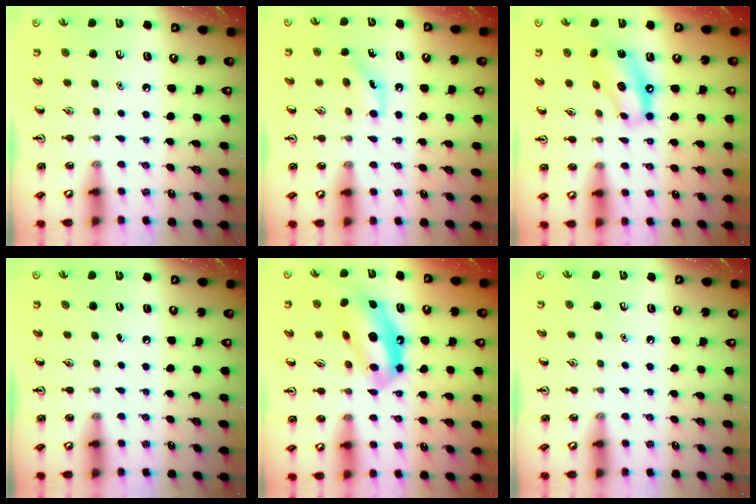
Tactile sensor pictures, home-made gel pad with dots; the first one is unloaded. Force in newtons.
{"total": 7.5, "press": 7.3, "slide": 1.8}
{"total": 11.7, "press": 11.2, "slide": 3.5}
{"total": 0.0}
{"total": 11.1, "press": 10.5, "slide": 3.6}
{"total": 0.0}